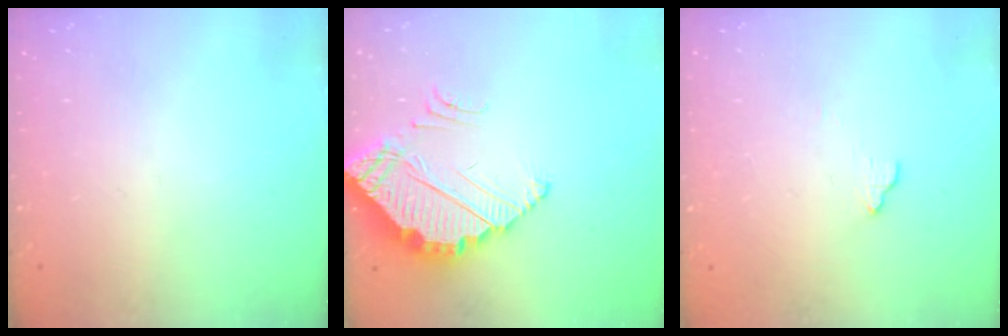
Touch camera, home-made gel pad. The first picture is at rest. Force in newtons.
{"total": 3.8, "press": 3.8, "slide": 0.2}
{"total": 4.4, "press": 4.3, "slide": 0.2}